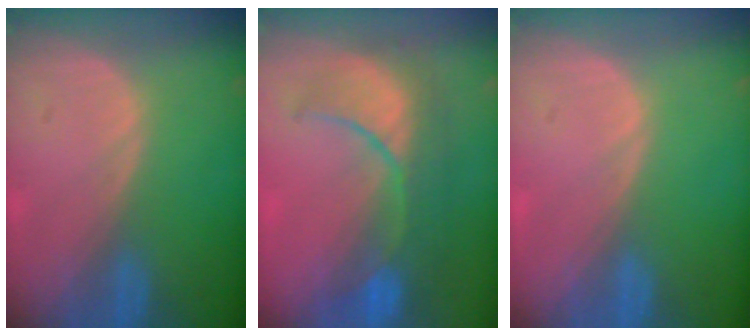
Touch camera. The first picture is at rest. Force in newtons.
{"total": 10.0, "press": 9.1, "slide": 4.2}
{"total": 0.0}